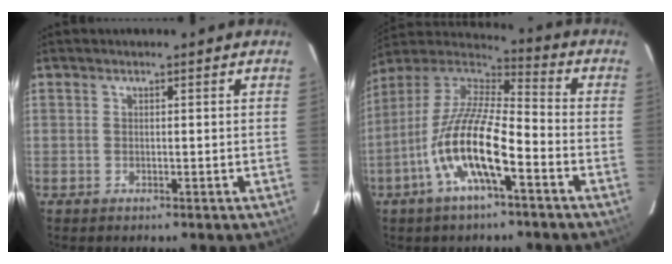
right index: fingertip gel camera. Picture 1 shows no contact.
{"total": 16.2, "force": [-6.7, 4.1, 14.2], "torque": [-0.275, -0.012, -0.136]}